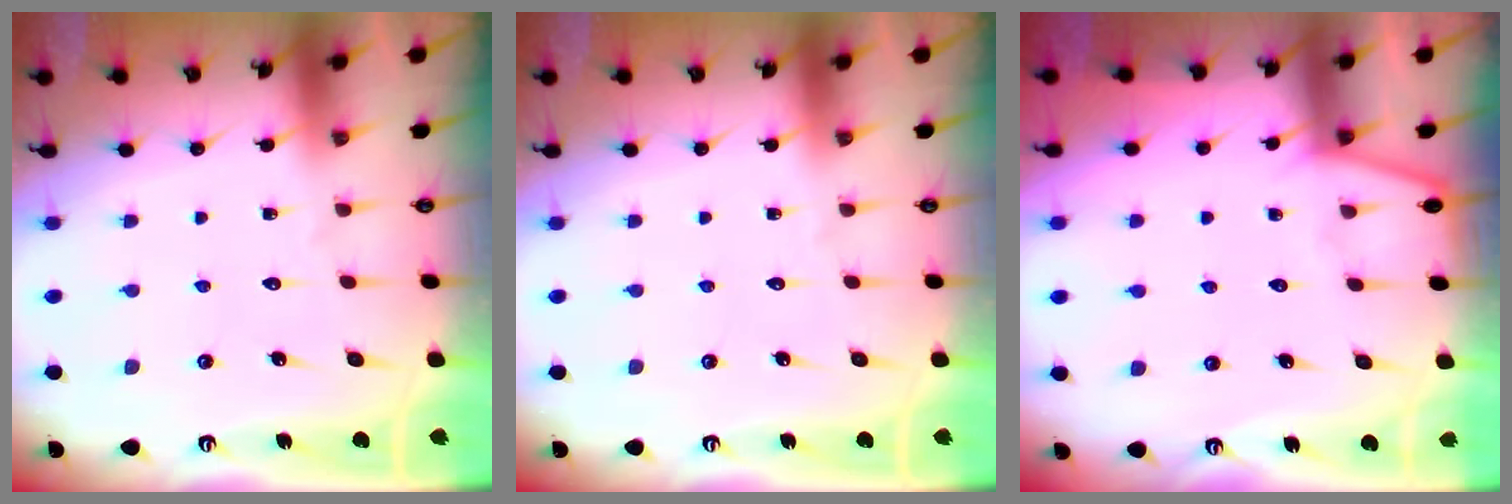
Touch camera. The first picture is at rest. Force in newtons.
{"total": 0.0}
{"total": 3.1, "press": 3.1, "slide": 0.3}